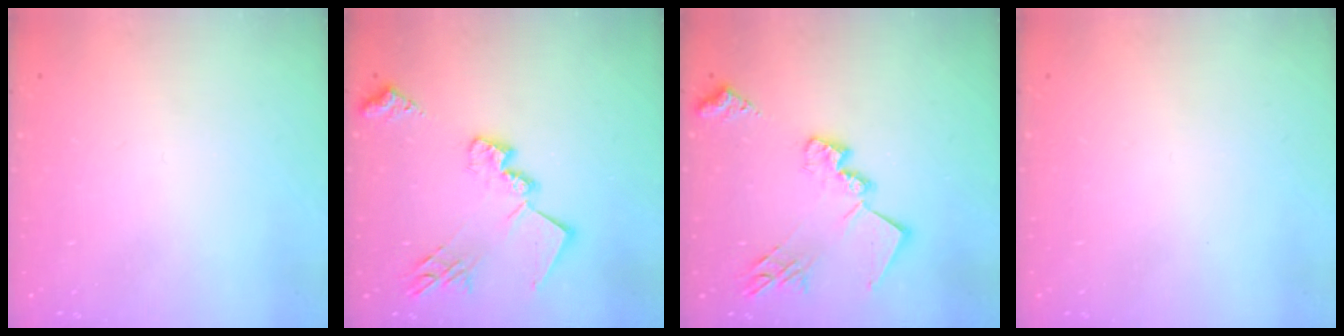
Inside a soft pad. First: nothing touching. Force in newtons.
{"total": 18.8, "press": 18.7, "slide": 1.4}
{"total": 18.8, "press": 18.7, "slide": 1.4}
{"total": 0.0}